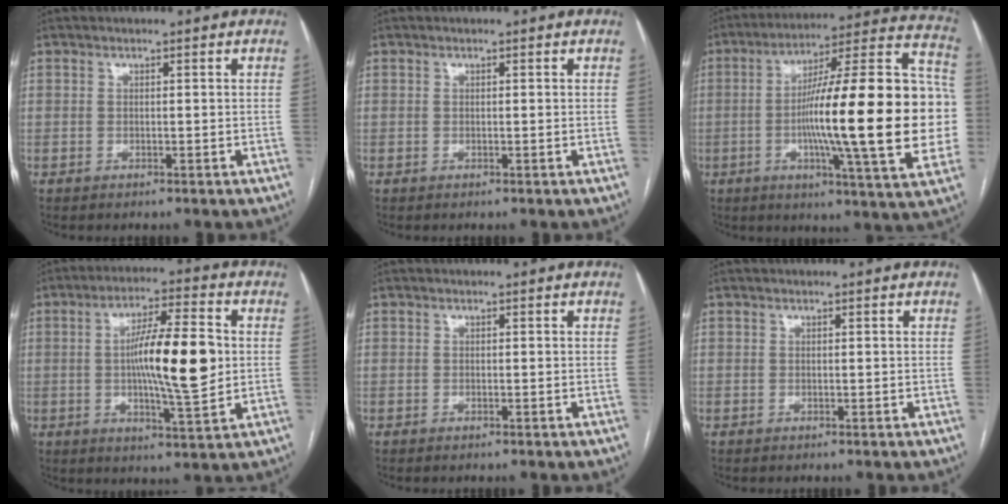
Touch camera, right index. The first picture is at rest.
{"total": 0.0}
{"total": 29.1, "force": [-2.6, 2.7, 28.8], "torque": [-0.360, 0.021, -0.050]}
{"total": 13.4, "force": [0.4, 1.8, 13.2], "torque": [-0.222, 0.003, 0.004]}
{"total": 0.0}
{"total": 0.0}